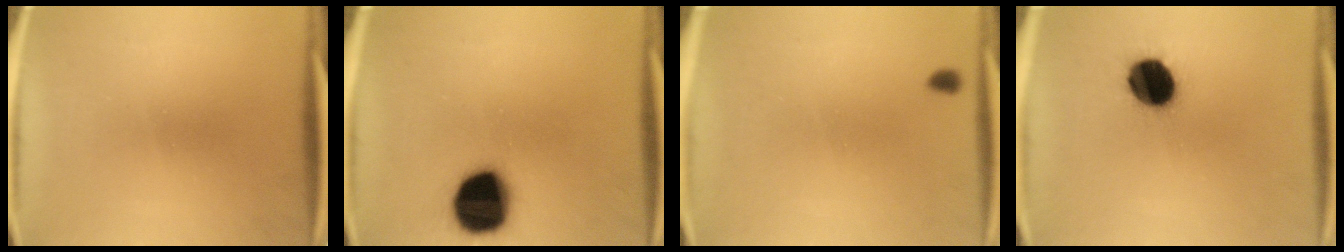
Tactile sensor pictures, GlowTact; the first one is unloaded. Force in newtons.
{"total": 18.0}
{"total": 0.7}
{"total": 12.2}